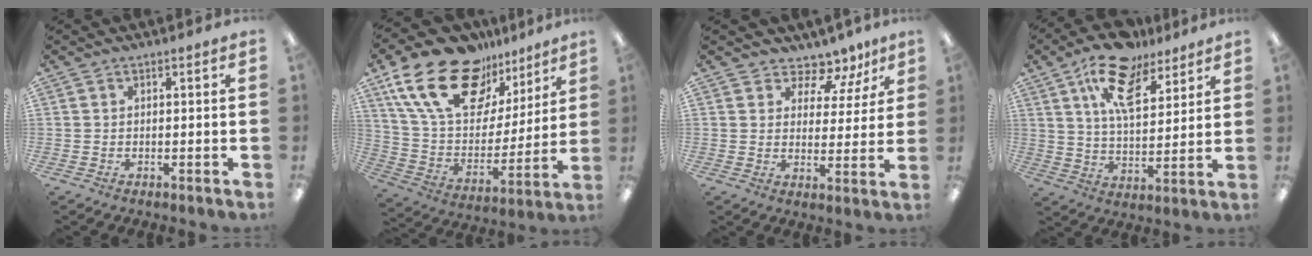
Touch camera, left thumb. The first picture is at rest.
{"total": 22.9, "force": [14.3, 12.8, 12.5], "torque": [-0.227, -0.068, 0.261]}
{"total": 7.7, "force": [6.3, 3.9, 2.1], "torque": [-0.034, -0.051, 0.114]}
{"total": 15.1, "force": [9.6, 7.1, 9.2], "torque": [-0.153, -0.036, 0.169]}